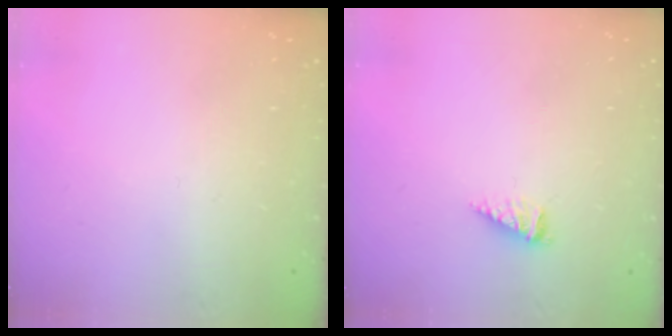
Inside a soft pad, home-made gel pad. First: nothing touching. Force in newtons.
{"total": 3.1, "press": 3.1, "slide": 0.3}